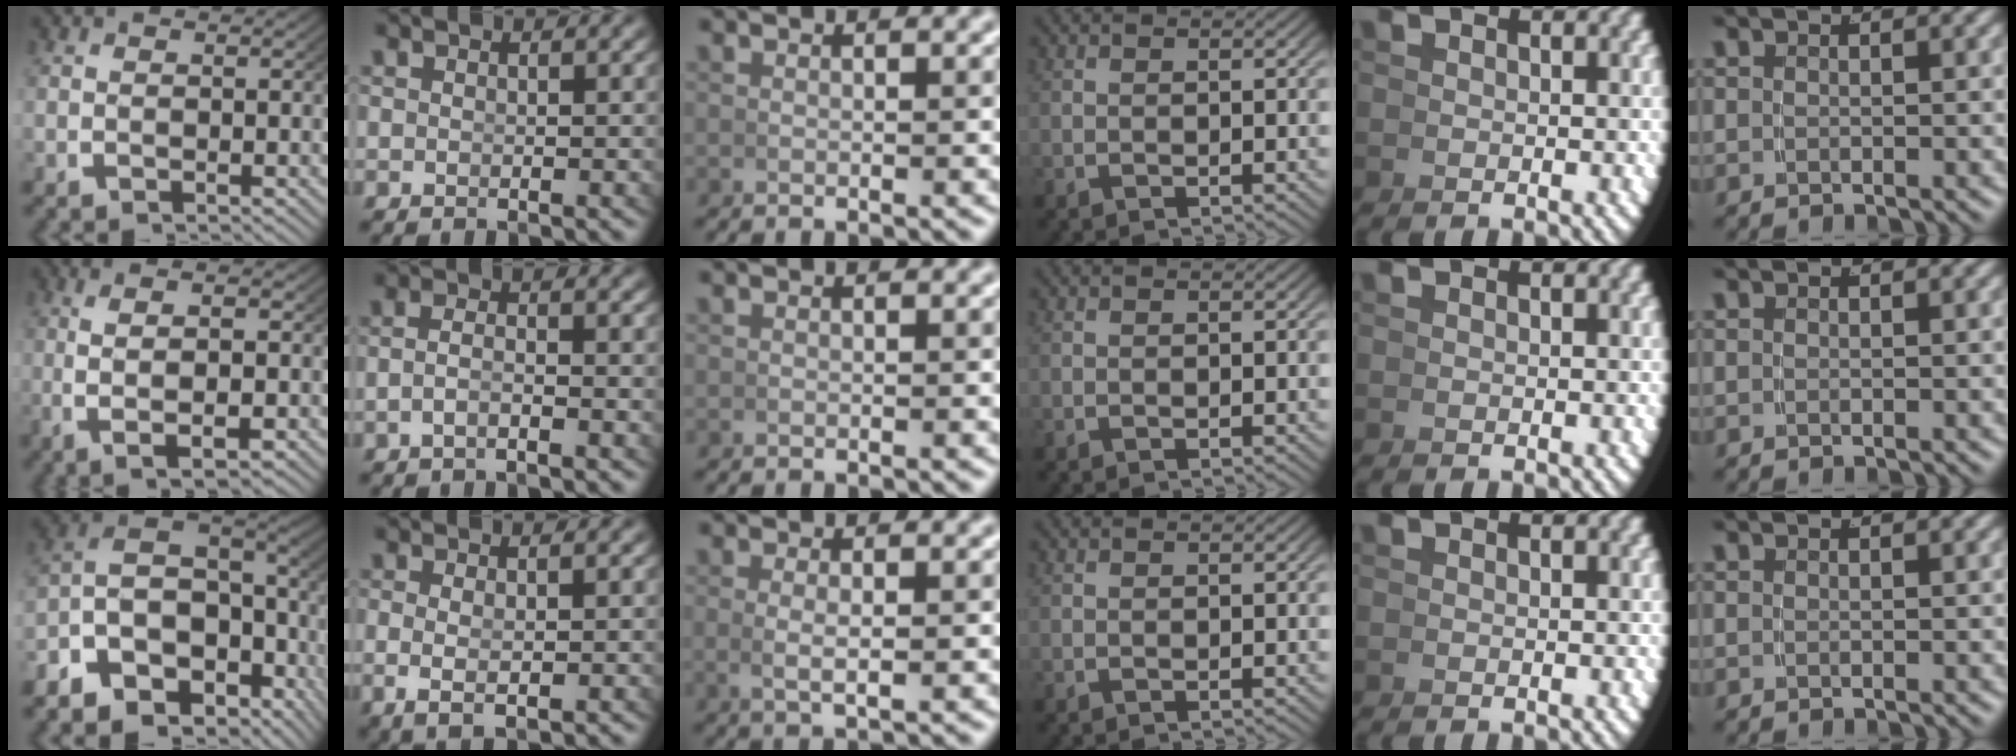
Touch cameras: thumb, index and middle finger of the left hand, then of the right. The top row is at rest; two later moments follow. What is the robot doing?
{"motion": "lift_and_place", "object": "hoodie"}